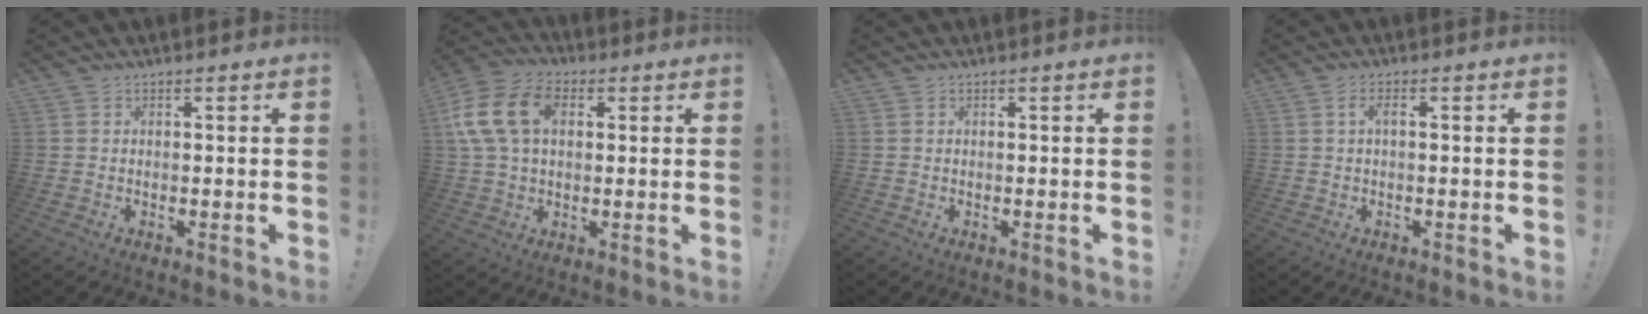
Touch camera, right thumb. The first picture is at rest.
{"total": 15.9, "force": [3.4, 10.9, 11.1], "torque": [-0.224, 0.010, 0.063]}
{"total": 0.0}
{"total": 2.5, "force": [0.3, 0.6, 2.4], "torque": [-0.048, 0.008, 0.002]}